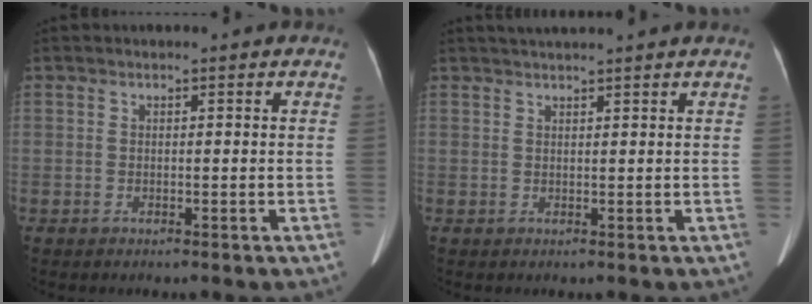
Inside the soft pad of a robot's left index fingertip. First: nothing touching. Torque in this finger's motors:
{"motor_torque": [0.60, -0.97, 0.03, 0.06]}